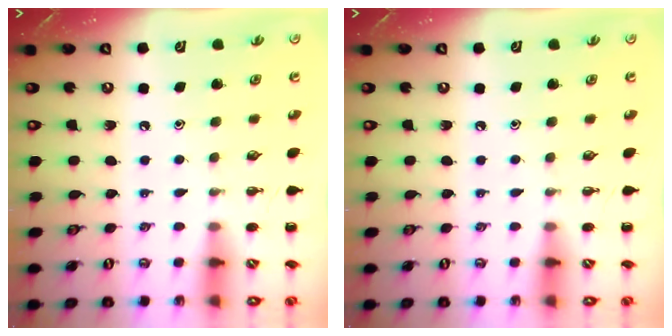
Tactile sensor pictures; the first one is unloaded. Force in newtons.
{"total": 0.0}